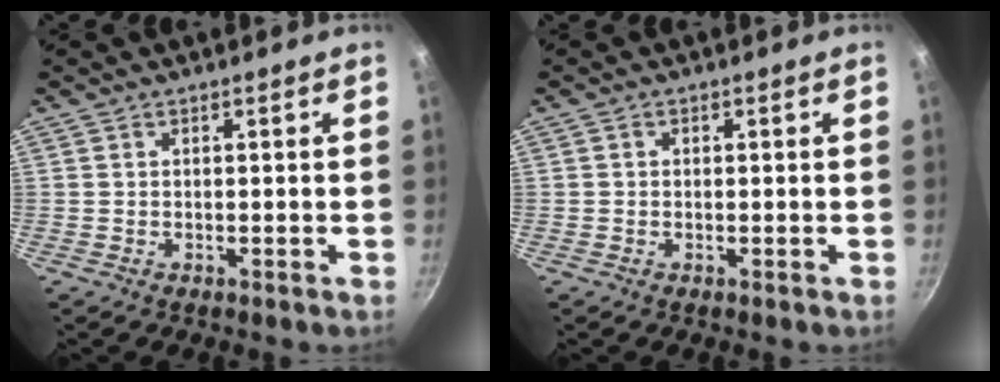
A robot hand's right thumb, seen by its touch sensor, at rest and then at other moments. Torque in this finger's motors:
{"motor_torque": [-0.42, 0.12, -0.08, 0.14, 0.06]}